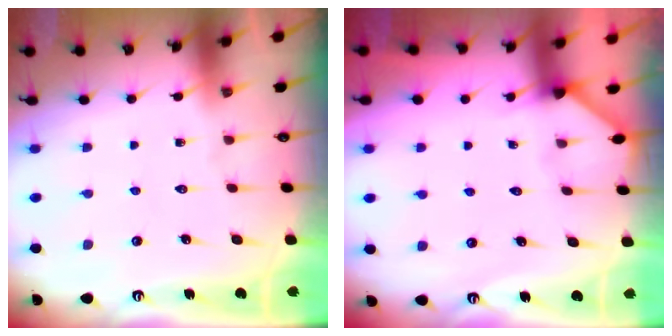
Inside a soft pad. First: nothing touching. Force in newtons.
{"total": 2.3, "press": 2.3, "slide": 0.3}